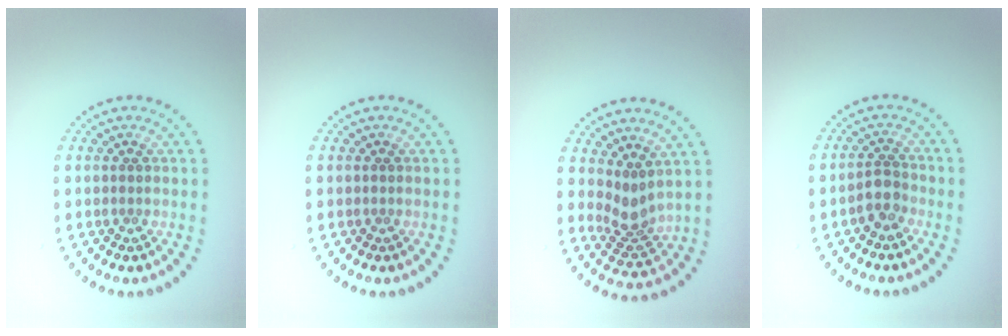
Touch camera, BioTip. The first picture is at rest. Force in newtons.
{"total": 0.0}
{"total": 2.5, "press": 1.9, "slide": 1.7}
{"total": 2.0, "press": 1.6, "slide": 1.1}